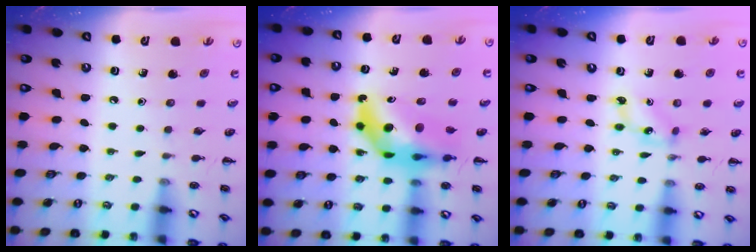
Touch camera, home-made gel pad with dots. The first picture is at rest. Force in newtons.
{"total": 12.1, "press": 11.5, "slide": 3.9}
{"total": 2.8, "press": 2.7, "slide": 0.7}